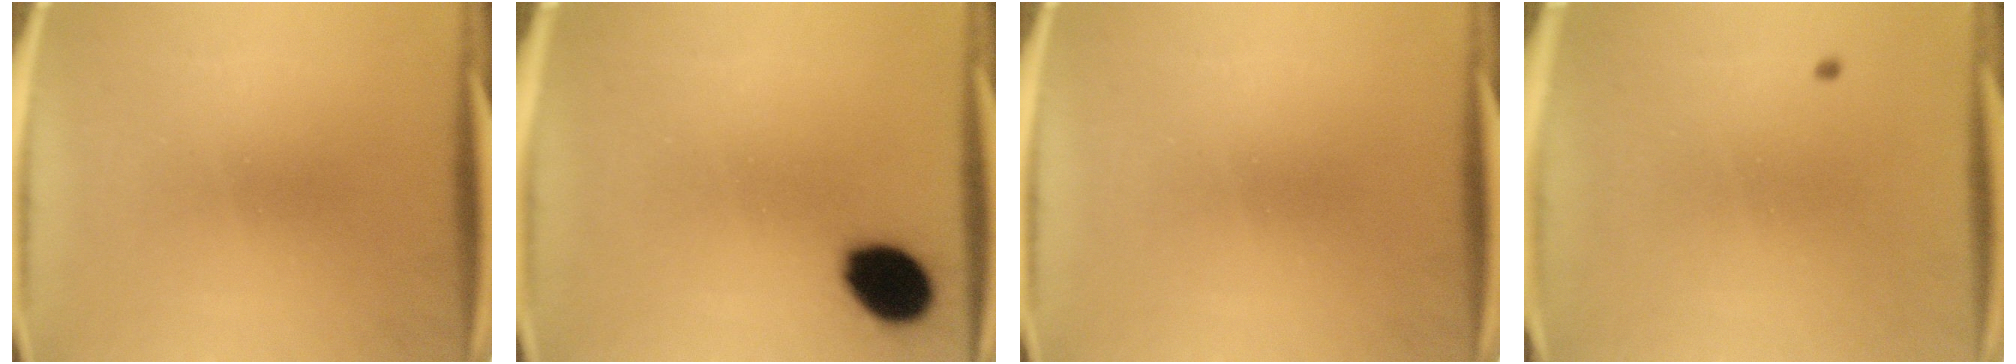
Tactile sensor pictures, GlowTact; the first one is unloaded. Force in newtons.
{"total": 10.3}
{"total": 0.0}
{"total": 0.6}